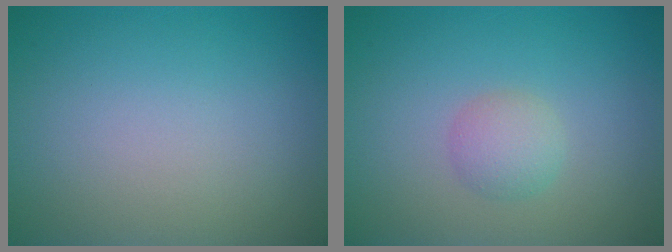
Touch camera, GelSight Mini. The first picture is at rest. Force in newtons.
{"total": 1.9, "press": 1.9, "slide": 0.0}